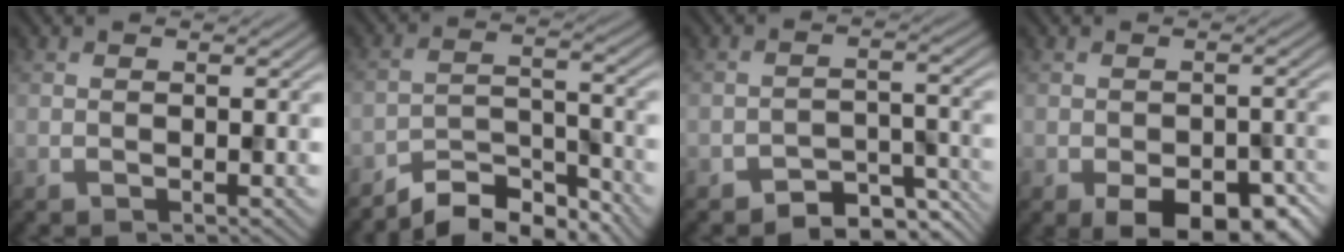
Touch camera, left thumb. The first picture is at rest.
{"total": 7.0, "force": [-6.3, 1.7, 2.5], "torque": [-0.040, 0.003, -0.121]}
{"total": 5.2, "force": [-4.1, 2.1, 2.4], "torque": [-0.030, 0.000, -0.066]}
{"total": 7.9, "force": [-4.4, 4.0, 5.3], "torque": [-0.073, -0.021, -0.047]}